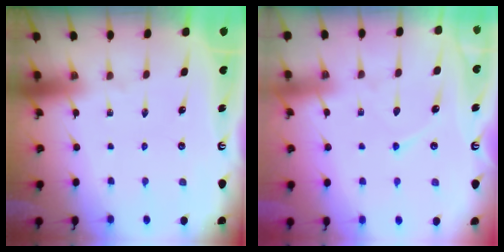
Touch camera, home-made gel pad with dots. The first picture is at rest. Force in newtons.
{"total": 5.8, "press": 5.8, "slide": 0.7}